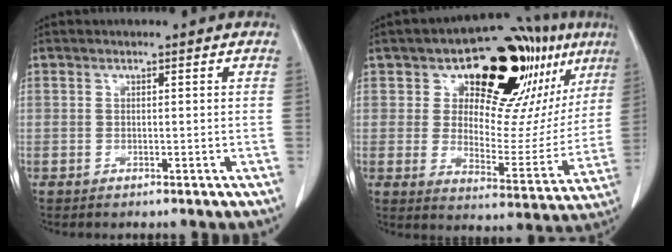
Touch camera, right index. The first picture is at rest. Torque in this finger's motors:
{"motor_torque": [0.26, 0.57, 0.17, 0.06]}